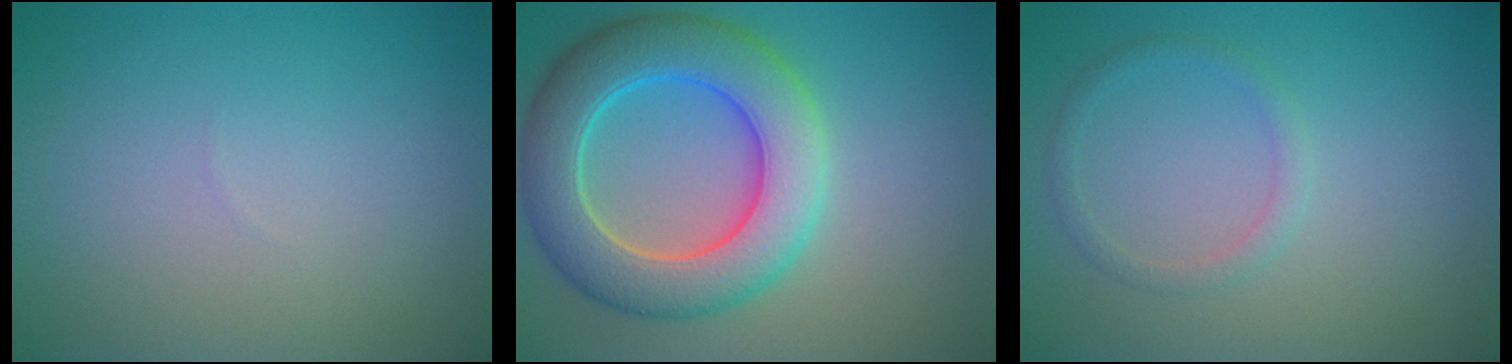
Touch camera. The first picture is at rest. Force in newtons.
{"total": 8.8, "press": 8.8, "slide": 0.3}
{"total": 1.3, "press": 1.3, "slide": 0.0}